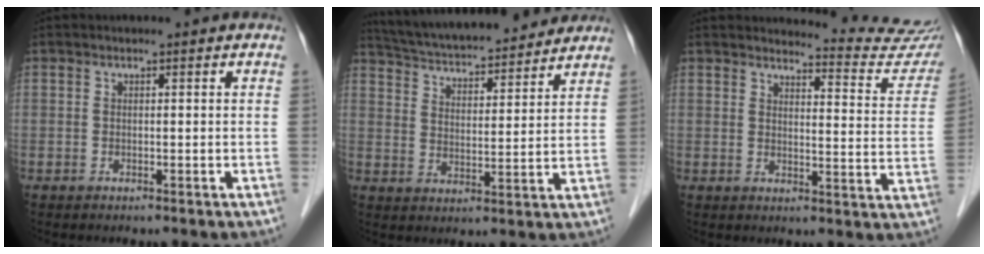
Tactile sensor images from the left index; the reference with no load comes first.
{"total": 19.0, "force": [17.4, 2.9, 7.0], "torque": [-0.120, 0.026, 0.260]}
{"total": 13.5, "force": [13.5, 0.3, 0.6], "torque": [0.013, -0.099, 0.126]}